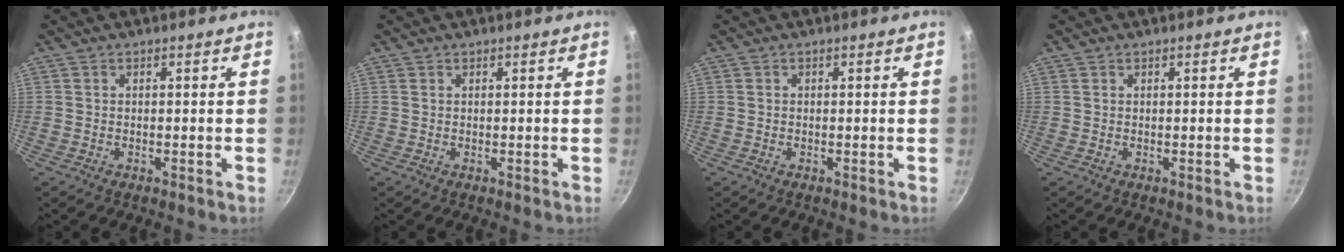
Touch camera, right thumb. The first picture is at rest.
{"total": 0.0}
{"total": 0.0}
{"total": 0.0}